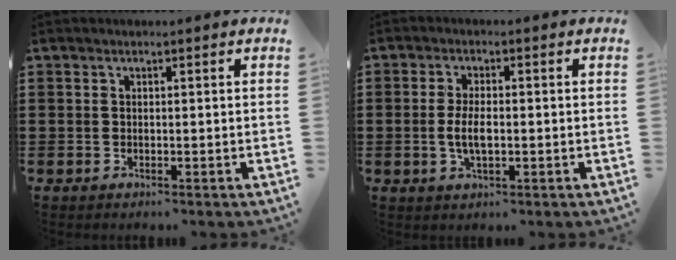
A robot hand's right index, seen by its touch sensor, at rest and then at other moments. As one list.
[{"total": 4.1, "force": [-0.6, 1.5, 3.8], "torque": [-0.083, -0.003, -0.016]}]